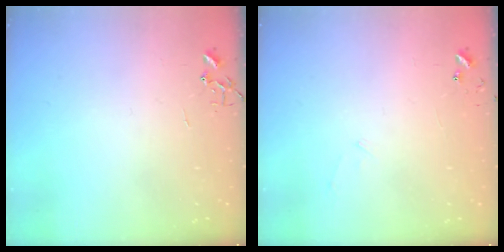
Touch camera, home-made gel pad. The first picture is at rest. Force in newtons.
{"total": 5.4, "press": 5.4, "slide": 0.4}